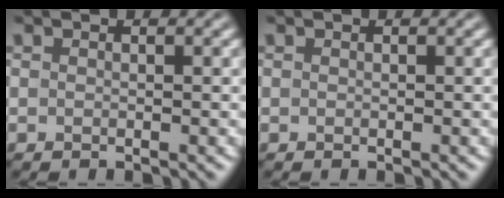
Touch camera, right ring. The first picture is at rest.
{"total": 0.0}